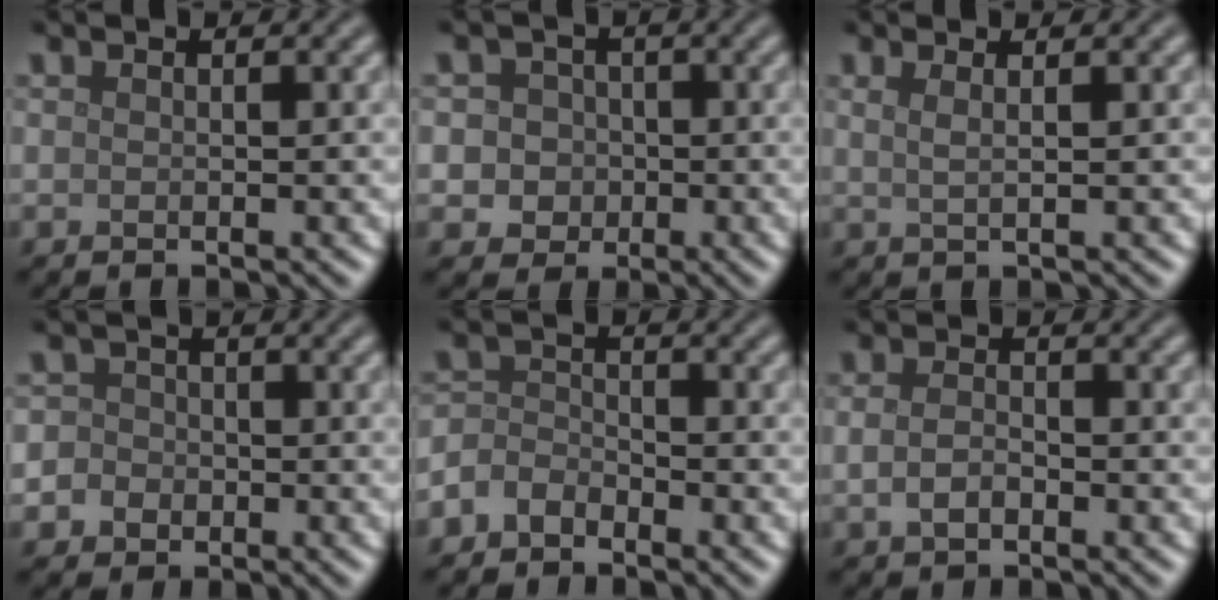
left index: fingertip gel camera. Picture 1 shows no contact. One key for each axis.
{"total": 4.3, "fx": -0.1, "fy": 4.1, "fz": 1.4, "tx": 0.003, "ty": 0.025, "tz": -0.019}
{"total": 2.3, "fx": 1.1, "fy": 1.1, "fz": 1.8, "tx": -0.015, "ty": 0.001, "tz": -0.005}
{"total": 4.0, "fx": -1.0, "fy": 3.7, "fz": 0.9, "tx": 0.011, "ty": 0.015, "tz": -0.040}
{"total": 2.6, "fx": -1.7, "fy": 1.7, "fz": 0.9, "tx": -0.017, "ty": 0.008, "tz": -0.045}
{"total": 1.8, "fx": -0.5, "fy": 1.1, "fz": 1.3, "tx": -0.031, "ty": -0.001, "tz": -0.013}